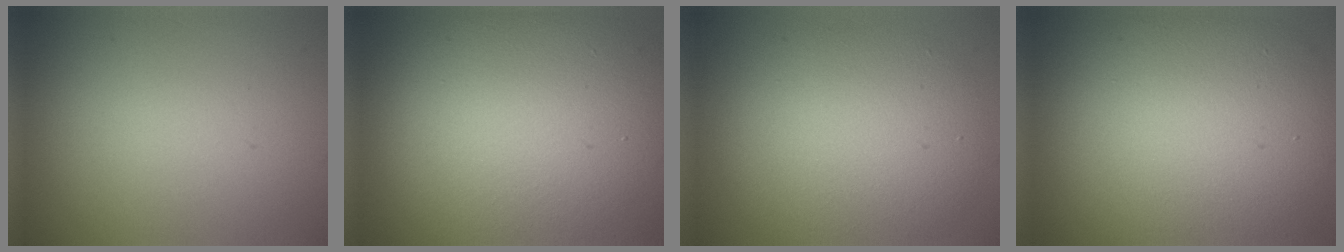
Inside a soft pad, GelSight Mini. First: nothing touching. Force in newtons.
{"total": 16.6, "press": 16.6, "slide": 0.5}
{"total": 7.6, "press": 7.6, "slide": 0.6}
{"total": 12.9, "press": 12.9, "slide": 0.8}